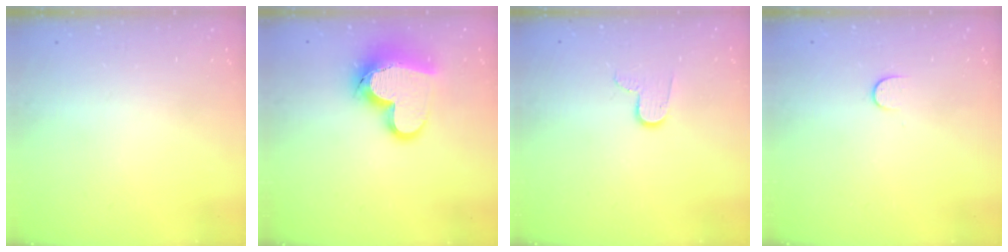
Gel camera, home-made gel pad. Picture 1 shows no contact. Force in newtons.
{"total": 16.9, "press": 16.7, "slide": 2.4}
{"total": 7.6, "press": 7.6, "slide": 0.6}
{"total": 5.0, "press": 5.0, "slide": 0.5}